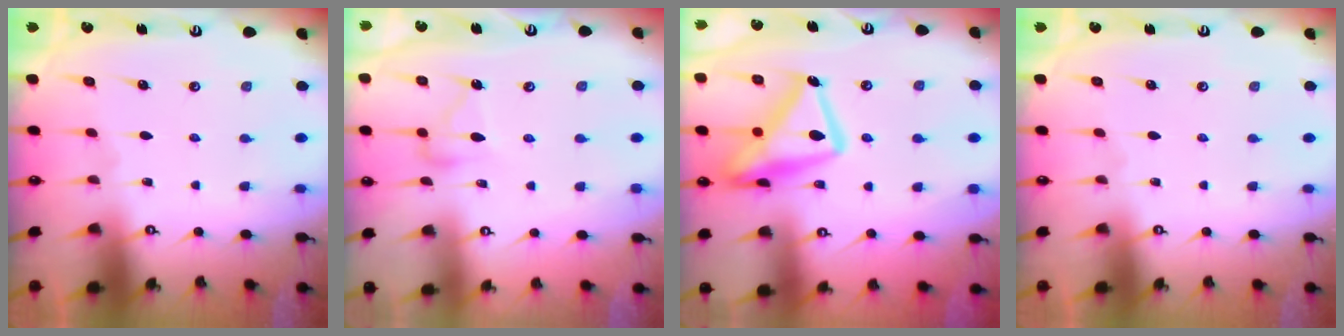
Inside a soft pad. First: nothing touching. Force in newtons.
{"total": 7.0, "press": 7.0, "slide": 0.5}
{"total": 18.5, "press": 18.4, "slide": 1.6}
{"total": 0.0}